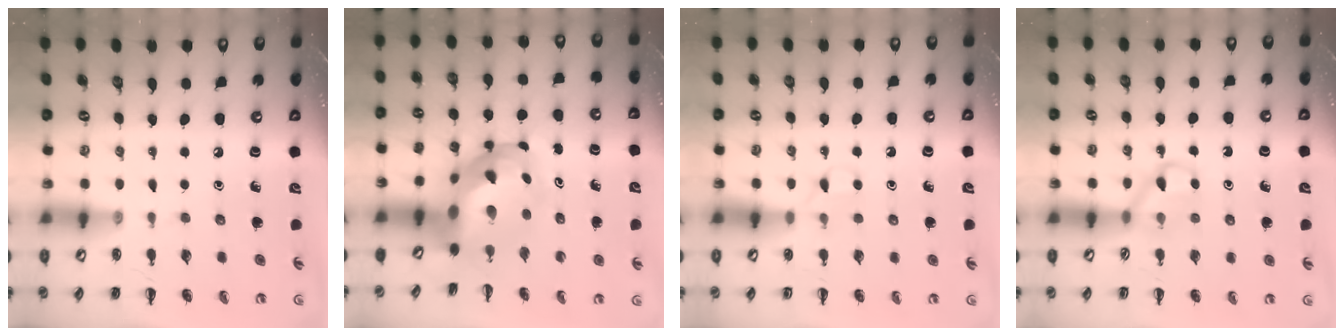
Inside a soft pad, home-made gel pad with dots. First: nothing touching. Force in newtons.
{"total": 6.8, "press": 6.5, "slide": 2.1}
{"total": 3.9, "press": 3.7, "slide": 1.1}
{"total": 4.6, "press": 4.3, "slide": 1.4}